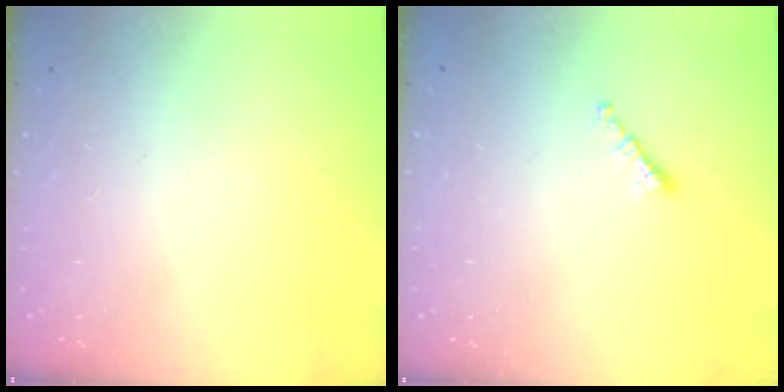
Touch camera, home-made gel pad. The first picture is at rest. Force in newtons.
{"total": 1.2, "press": 1.1, "slide": 0.5}